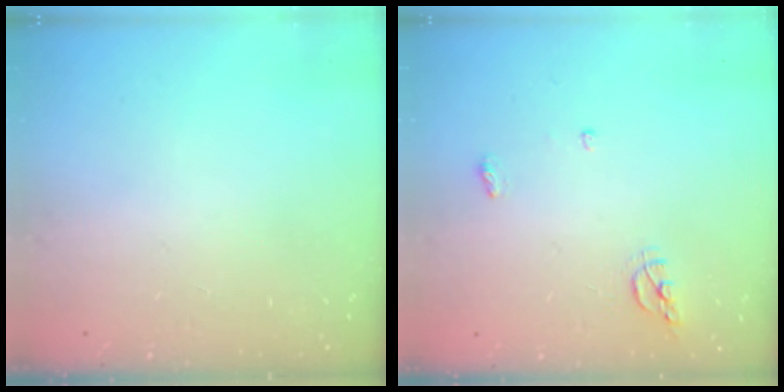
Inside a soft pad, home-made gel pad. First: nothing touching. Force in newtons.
{"total": 5.6, "press": 5.6, "slide": 0.7}